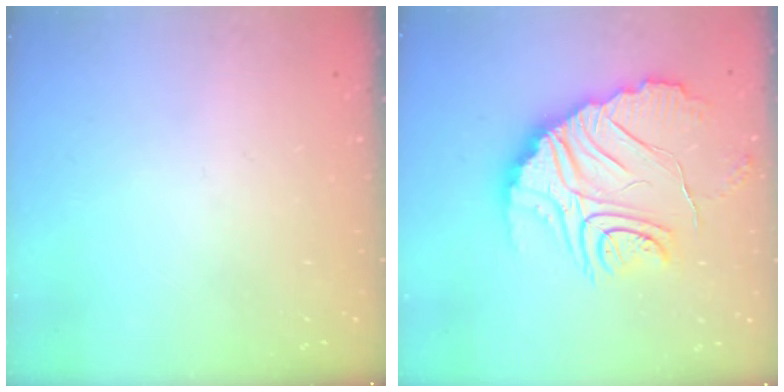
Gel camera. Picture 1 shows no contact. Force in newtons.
{"total": 18.5, "press": 18.4, "slide": 2.3}